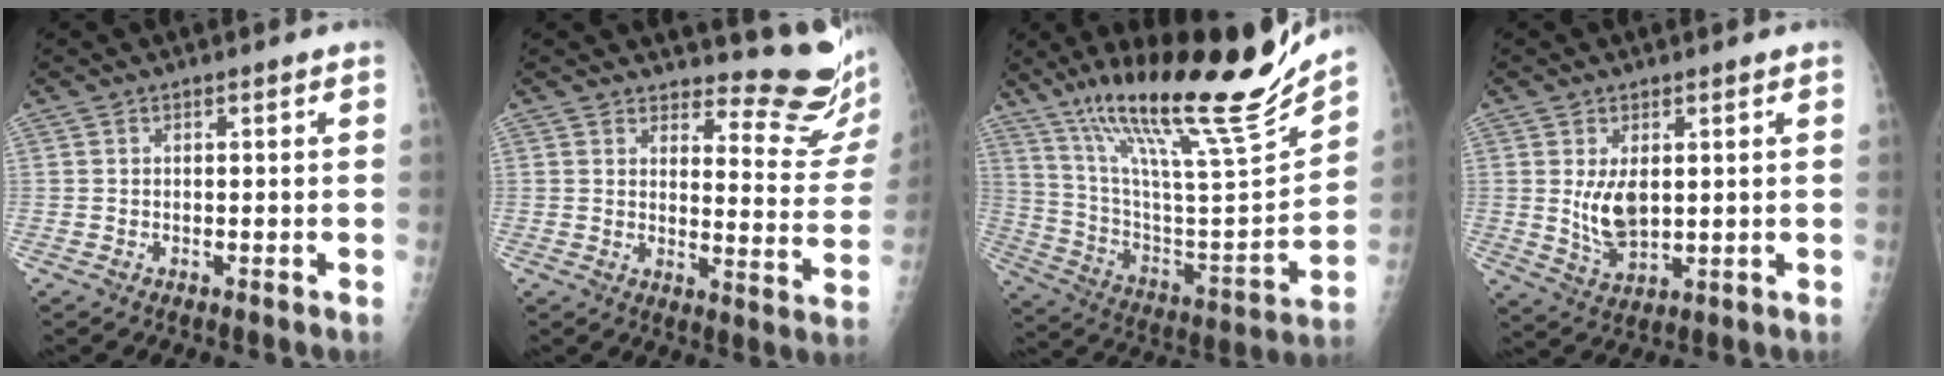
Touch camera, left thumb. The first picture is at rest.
{"total": 13.9, "force": [13.1, 2.6, 3.6], "torque": [-0.017, -0.155, 0.146]}
{"total": 27.7, "force": [20.9, 3.5, 17.9], "torque": [-0.272, -0.085, 0.354]}
{"total": 6.5, "force": [1.3, 3.6, 5.3], "torque": [-0.089, -0.020, 0.035]}